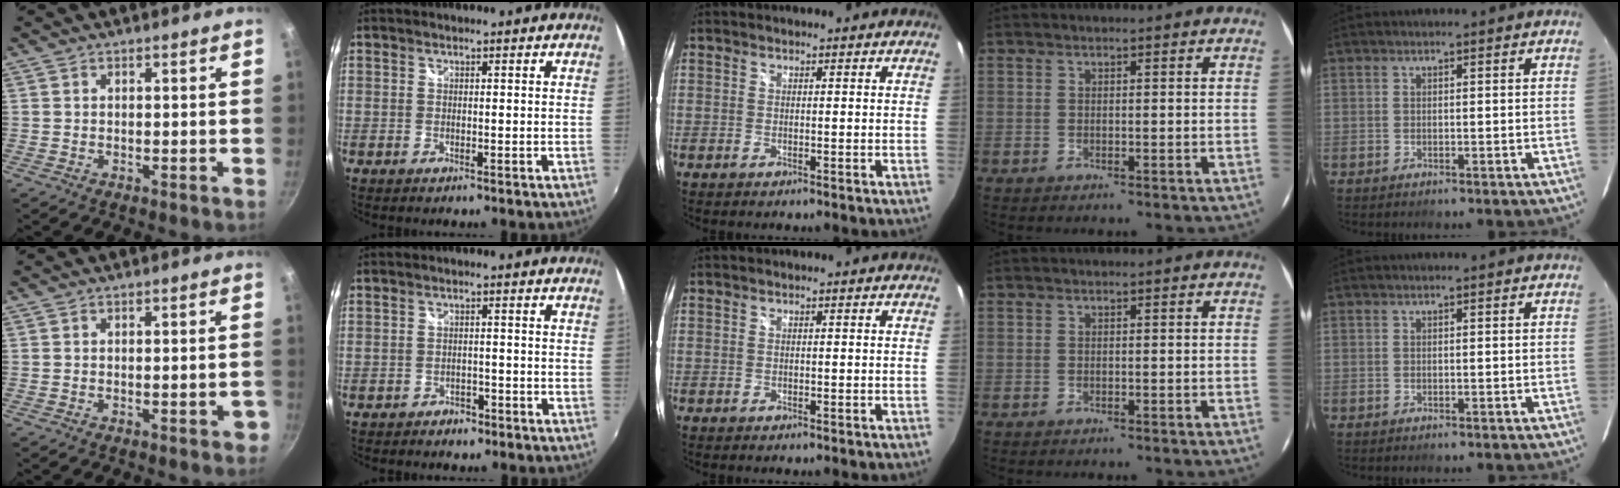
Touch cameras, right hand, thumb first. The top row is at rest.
{"thumb": {"total": 2.7, "force": [-1.2, 0.9, 2.3], "torque": [-0.017, 0.008, -0.016]}, "index": {"total": 3.0, "force": [-2.3, 1.7, 0.7], "torque": [-0.022, -0.002, -0.035]}}